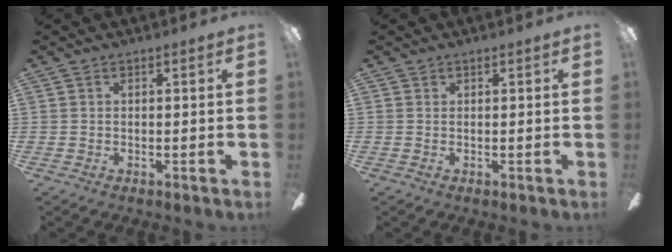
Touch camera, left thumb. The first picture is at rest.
{"total": 0.0}